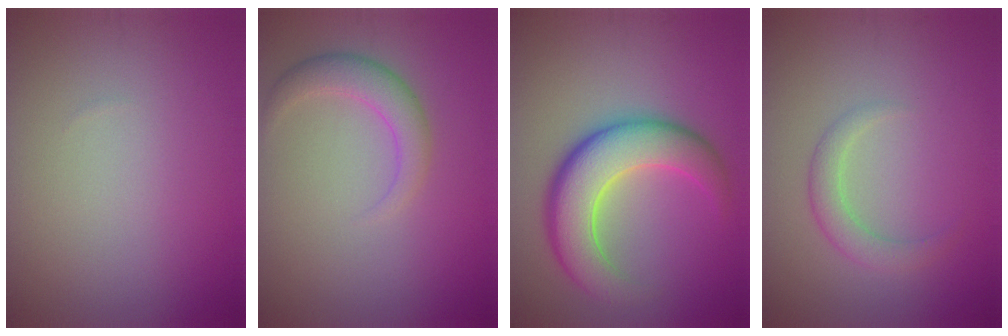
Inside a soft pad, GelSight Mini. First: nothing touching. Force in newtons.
{"total": 2.8, "press": 2.8, "slide": 0.2}
{"total": 8.0, "press": 8.0, "slide": 0.6}
{"total": 2.2, "press": 2.2, "slide": 0.2}